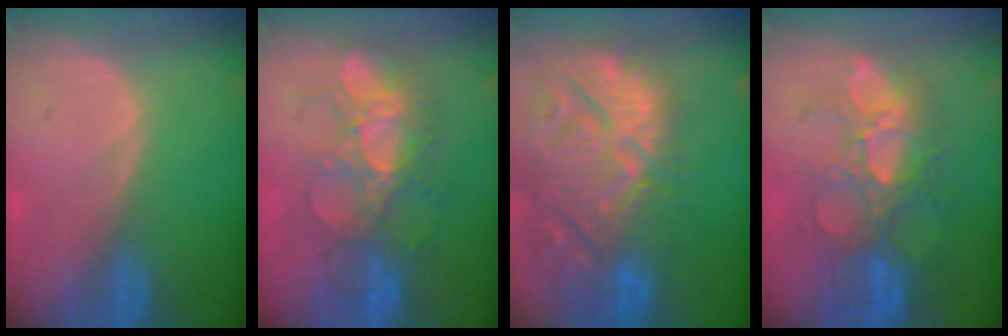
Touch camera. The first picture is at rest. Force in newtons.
{"total": 8.8, "press": 8.7, "slide": 1.6}
{"total": 15.3, "press": 13.1, "slide": 8.0}
{"total": 11.0, "press": 9.5, "slide": 5.5}